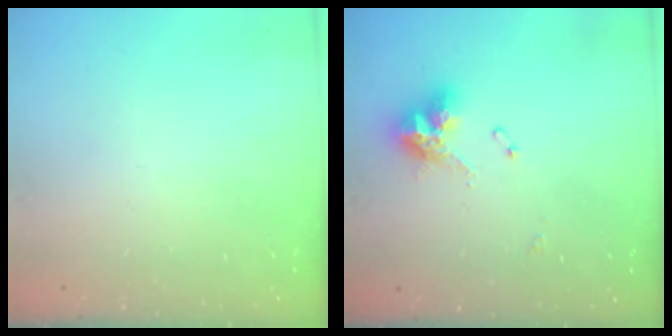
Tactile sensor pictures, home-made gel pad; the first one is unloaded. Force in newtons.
{"total": 11.3, "press": 11.2, "slide": 1.0}